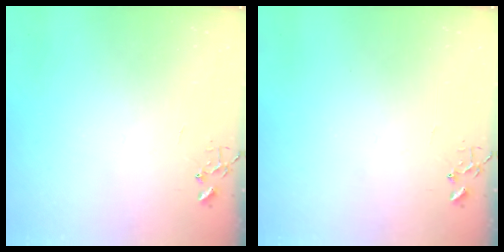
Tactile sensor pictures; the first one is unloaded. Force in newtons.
{"total": 0.0}